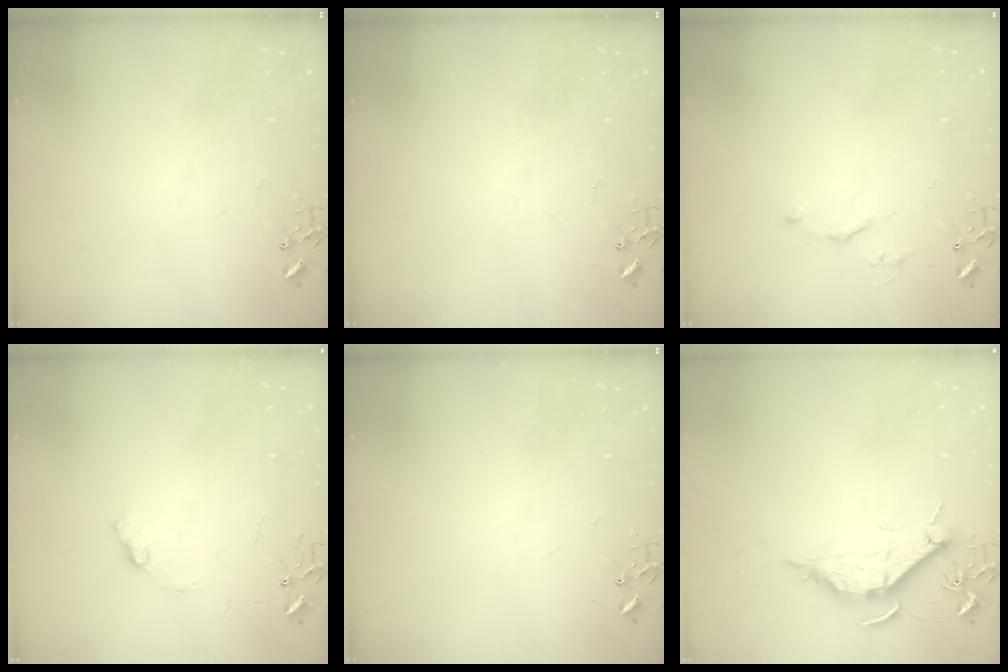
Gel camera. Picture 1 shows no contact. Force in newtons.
{"total": 0.0}
{"total": 4.3, "press": 4.3, "slide": 0.6}
{"total": 7.2, "press": 7.1, "slide": 0.8}
{"total": 0.0}
{"total": 9.3, "press": 9.2, "slide": 1.0}